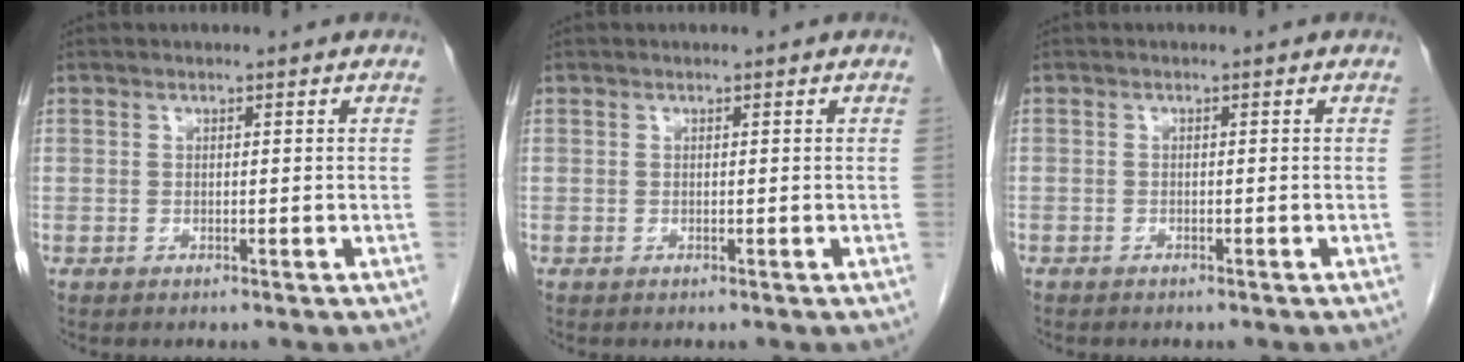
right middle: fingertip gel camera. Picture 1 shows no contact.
{"total": 0.0}
{"total": 0.9, "force": [-0.7, 0.4, 0.2], "torque": [-0.005, 0.002, -0.011]}